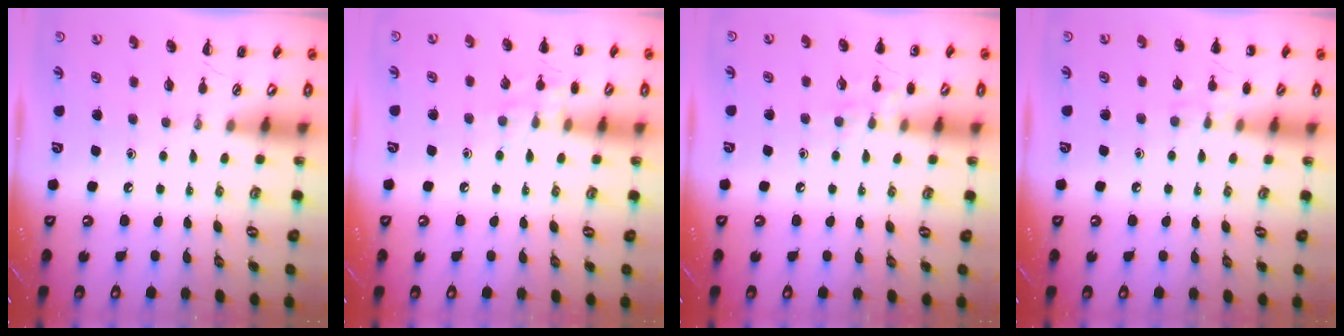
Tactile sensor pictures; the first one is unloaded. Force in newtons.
{"total": 7.9, "press": 7.7, "slide": 1.7}
{"total": 7.5, "press": 7.2, "slide": 1.8}
{"total": 6.8, "press": 6.5, "slide": 2.0}